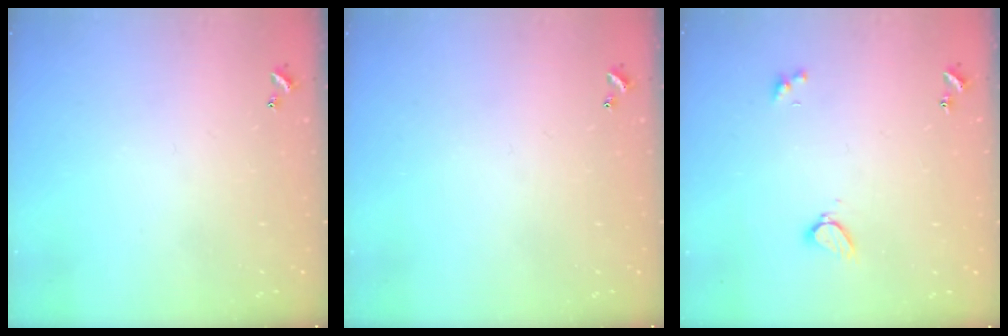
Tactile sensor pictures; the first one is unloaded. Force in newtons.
{"total": 0.0}
{"total": 2.2, "press": 2.2, "slide": 0.3}